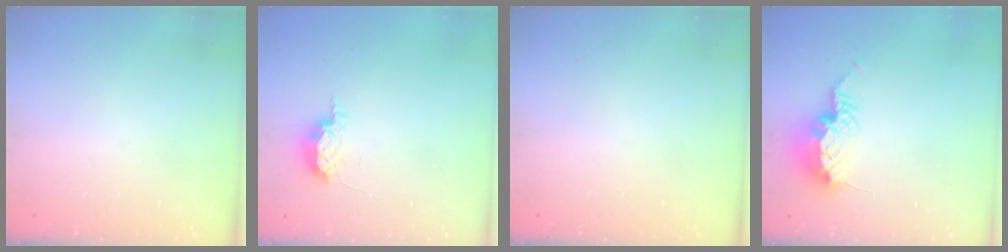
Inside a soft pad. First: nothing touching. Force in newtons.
{"total": 5.8, "press": 5.7, "slide": 0.9}
{"total": 0.0}
{"total": 11.1, "press": 10.7, "slide": 2.9}